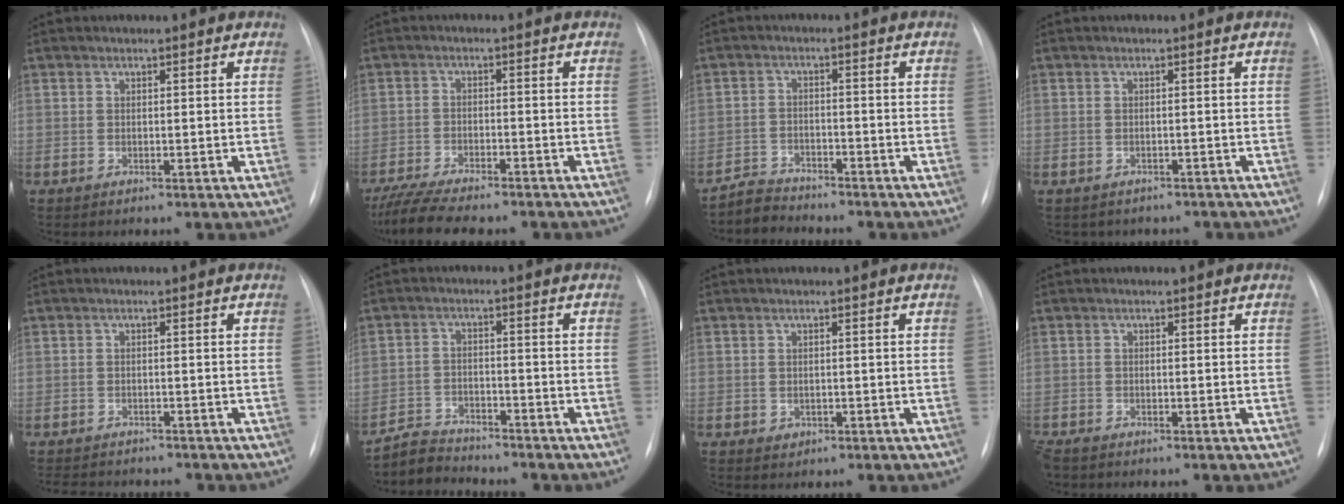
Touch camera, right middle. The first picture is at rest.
{"total": 10.9, "force": [-9.5, 1.8, 5.1], "torque": [-0.087, -0.014, -0.146]}
{"total": 3.7, "force": [-3.6, 0.5, -0.7], "torque": [0.012, -0.013, -0.066]}
{"total": 4.5, "force": [-3.9, 2.2, 0.3], "torque": [-0.004, 0.011, -0.040]}
{"total": 8.5, "force": [-7.8, 2.4, 2.6], "torque": [-0.041, -0.001, -0.102]}
{"total": 5.0, "force": [-5.0, 0.8, -0.5], "torque": [0.004, -0.009, -0.089]}
{"total": 1.0, "force": [-0.4, 0.9, 0.3], "torque": [-0.004, 0.002, -0.001]}
{"total": 2.3, "force": [-1.9, 0.8, 0.9], "torque": [-0.021, -0.005, -0.033]}